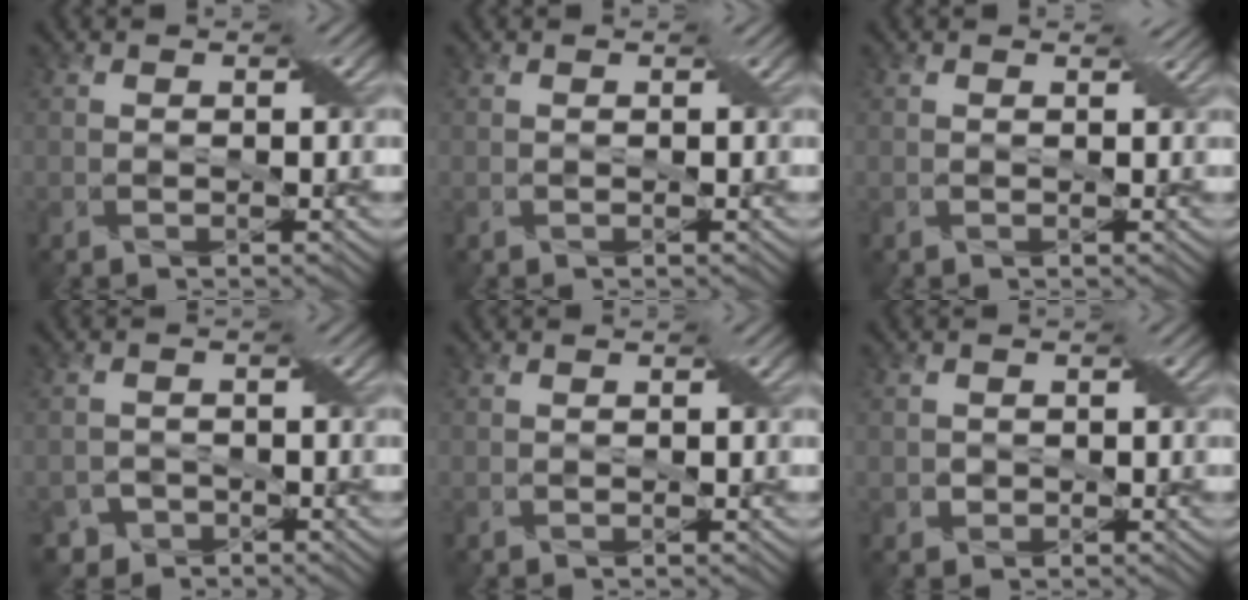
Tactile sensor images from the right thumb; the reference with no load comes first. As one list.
[{"total": 0.0}, {"total": 0.6, "force": [0.5, 0.1, 0.2], "torque": [-0.007, -0.002, 0.011]}, {"total": 2.5, "force": [-2.1, 1.4, 0.1], "torque": [-0.001, 0.002, -0.039]}, {"total": 0.0}, {"total": 1.1, "force": [-0.2, 1.0, 0.1], "torque": [-0.006, -0.004, -0.005]}]